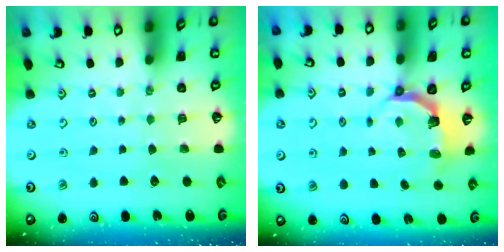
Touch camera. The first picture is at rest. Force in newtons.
{"total": 4.8, "press": 3.2, "slide": 3.6}